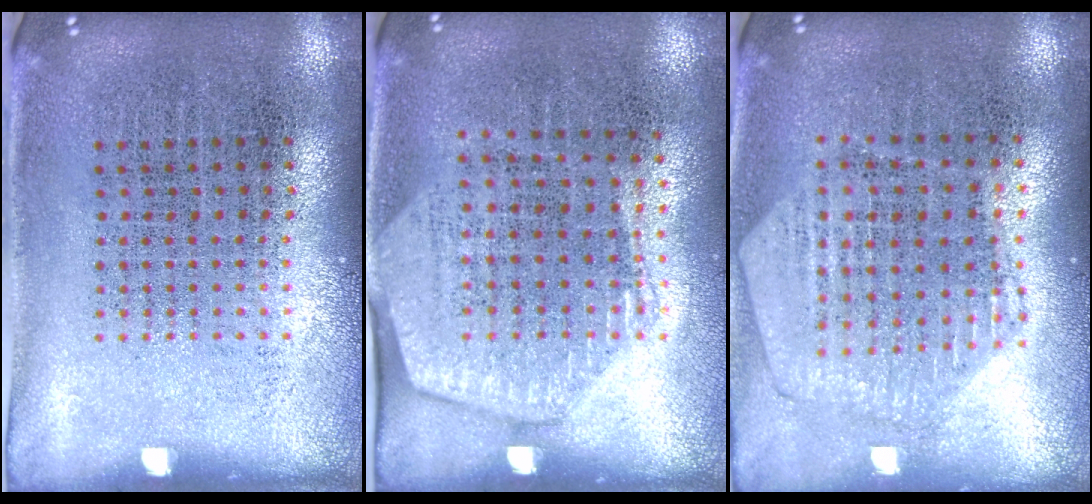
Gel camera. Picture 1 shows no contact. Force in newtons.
{"total": 1.5, "press": 1.4, "slide": 0.7}
{"total": 0.8, "press": 0.8, "slide": 0.1}